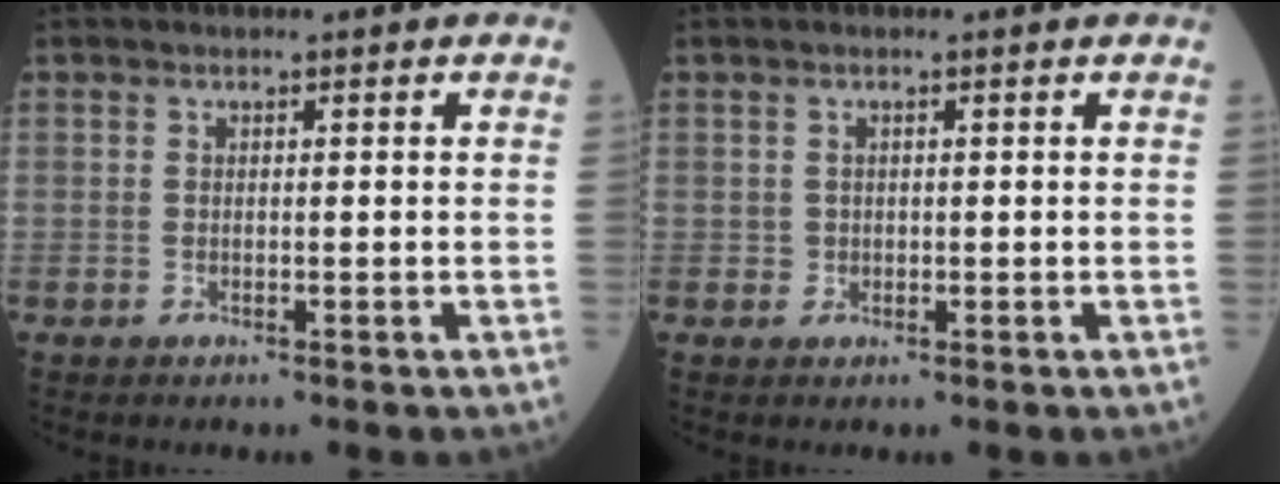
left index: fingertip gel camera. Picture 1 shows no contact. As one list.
[{"total": 0.7, "force": [0.1, 0.7, 0.2], "torque": [-0.002, 0.001, 0.002]}]